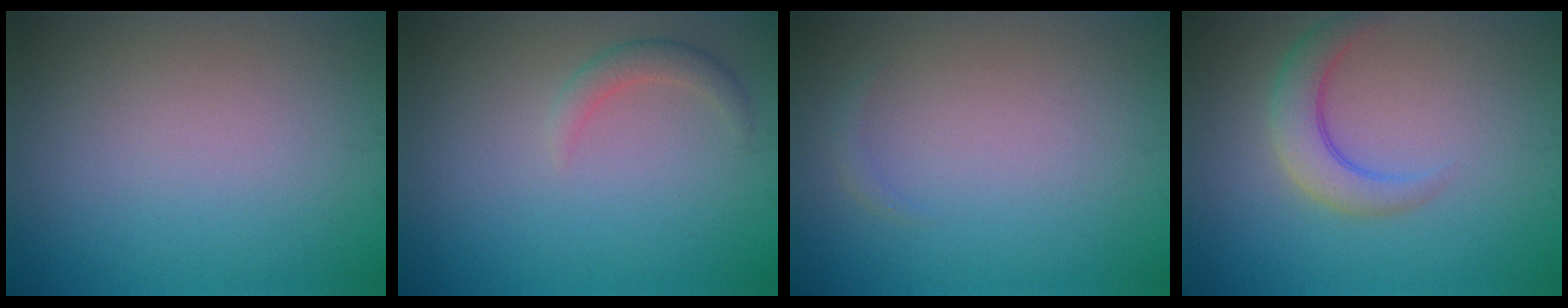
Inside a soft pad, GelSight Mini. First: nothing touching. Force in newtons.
{"total": 1.6, "press": 1.6, "slide": 0.1}
{"total": 0.6, "press": 0.6, "slide": 0.0}
{"total": 3.4, "press": 3.4, "slide": 0.3}